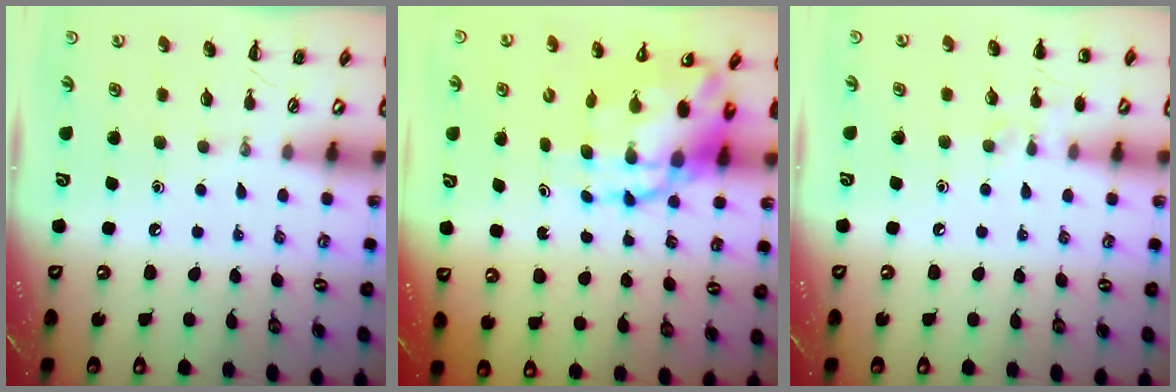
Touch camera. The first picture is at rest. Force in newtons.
{"total": 11.5, "press": 11.1, "slide": 2.9}
{"total": 5.3, "press": 5.1, "slide": 1.6}